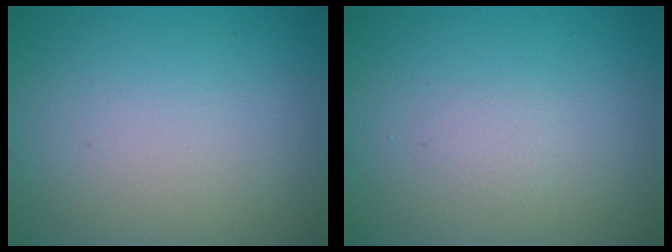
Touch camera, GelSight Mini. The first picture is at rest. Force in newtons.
{"total": 0.0}